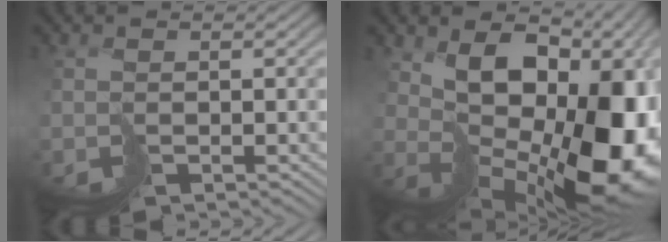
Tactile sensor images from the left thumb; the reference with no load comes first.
{"total": 17.4, "force": [1.8, 10.7, 13.6], "torque": [-0.155, -0.033, 0.073]}